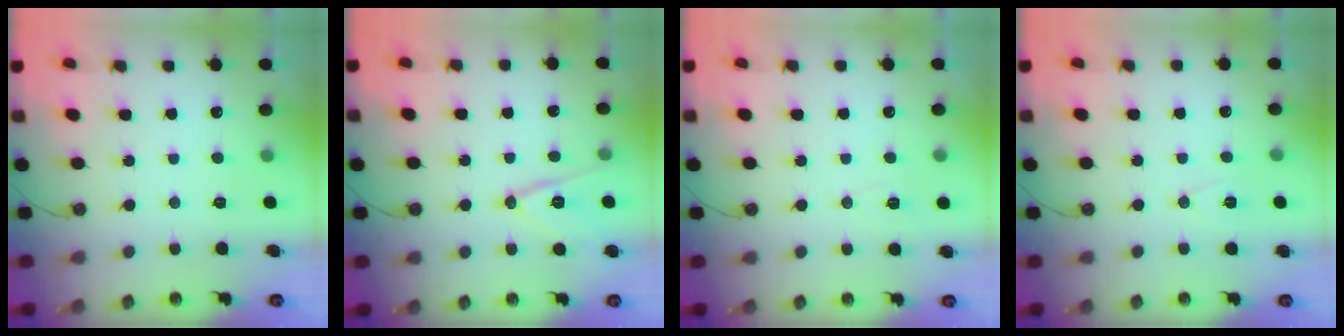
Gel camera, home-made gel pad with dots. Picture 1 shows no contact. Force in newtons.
{"total": 11.8, "press": 11.3, "slide": 3.4}
{"total": 3.0, "press": 2.5, "slide": 1.6}
{"total": 6.5, "press": 4.7, "slide": 4.4}